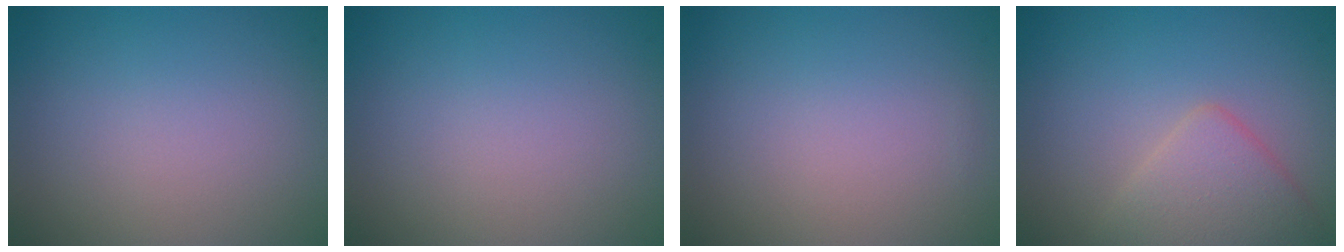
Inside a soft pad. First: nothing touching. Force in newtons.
{"total": 0.0}
{"total": 0.0}
{"total": 3.8, "press": 3.8, "slide": 0.1}